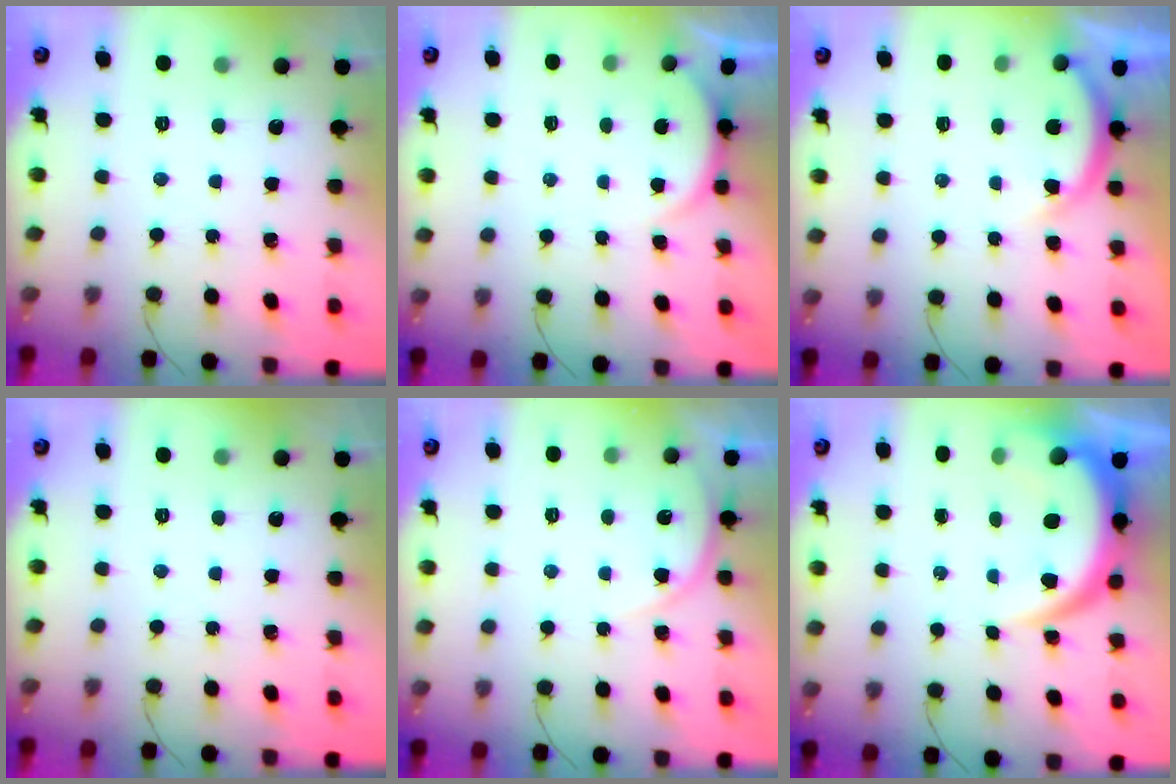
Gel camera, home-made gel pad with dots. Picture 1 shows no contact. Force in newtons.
{"total": 2.2, "press": 2.1, "slide": 0.5}
{"total": 5.1, "press": 5.1, "slide": 0.7}
{"total": 0.0}
{"total": 4.7, "press": 4.6, "slide": 0.6}
{"total": 10.2, "press": 10.2, "slide": 1.0}